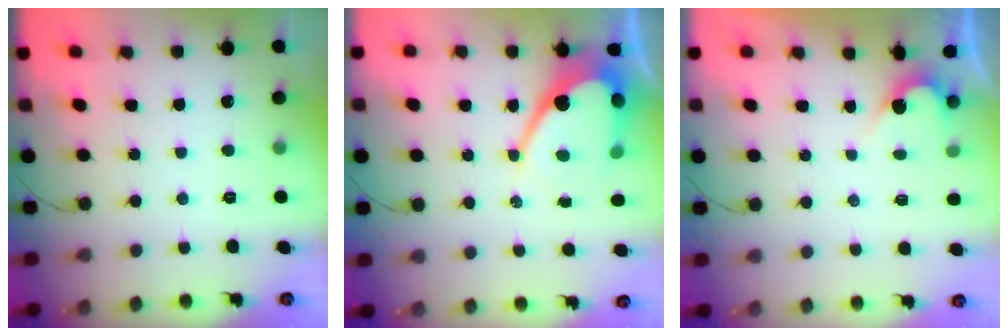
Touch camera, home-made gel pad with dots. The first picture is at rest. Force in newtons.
{"total": 13.0, "press": 12.9, "slide": 1.0}
{"total": 2.4, "press": 2.4, "slide": 0.1}